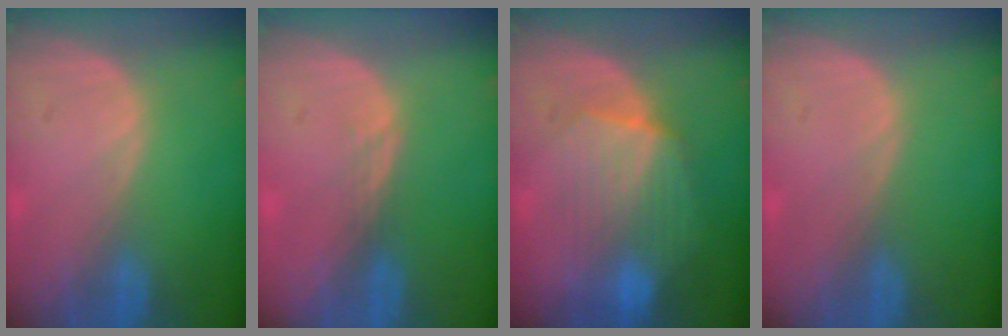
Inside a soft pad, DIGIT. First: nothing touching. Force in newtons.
{"total": 1.1, "press": 0.9, "slide": 0.7}
{"total": 7.7, "press": 7.6, "slide": 0.7}
{"total": 0.0}